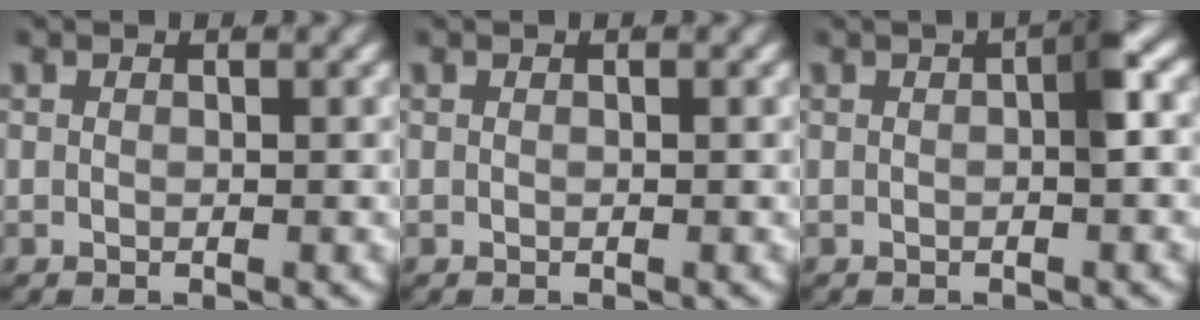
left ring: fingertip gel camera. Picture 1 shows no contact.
{"total": 0.0}
{"total": 1.7, "force": [0.1, 0.1, 1.7], "torque": [-0.022, 0.008, -0.004]}